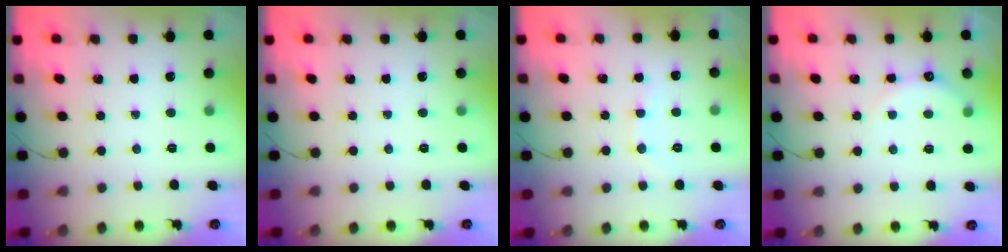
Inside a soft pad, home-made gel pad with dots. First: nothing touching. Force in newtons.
{"total": 0.0}
{"total": 7.2, "press": 7.1, "slide": 1.2}
{"total": 6.7, "press": 6.6, "slide": 1.0}